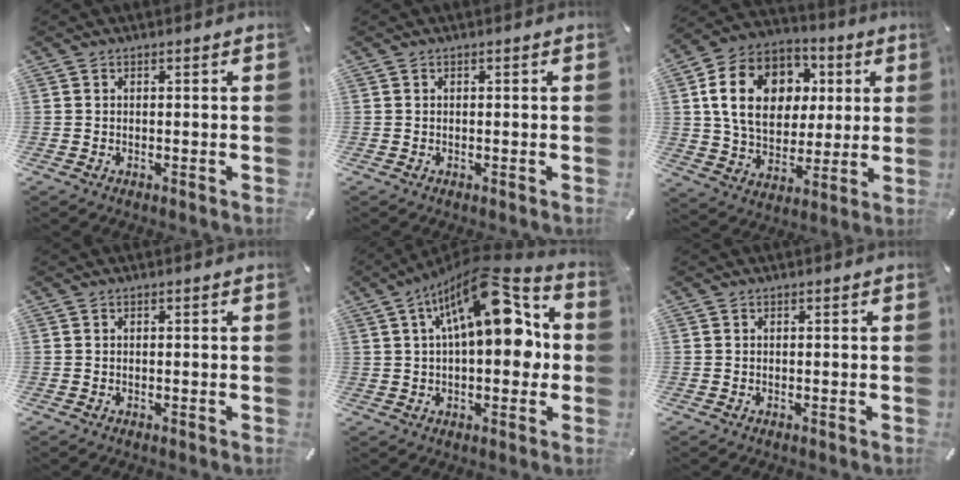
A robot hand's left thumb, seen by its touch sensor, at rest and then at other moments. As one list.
[{"total": 0.0}, {"total": 17.2, "force": [4.2, 13.6, 9.5], "torque": [-0.178, 0.000, 0.078]}, {"total": 0.0}, {"total": 18.6, "force": [5.9, 8.6, 15.5], "torque": [-0.234, -0.025, 0.091]}, {"total": 0.0}]